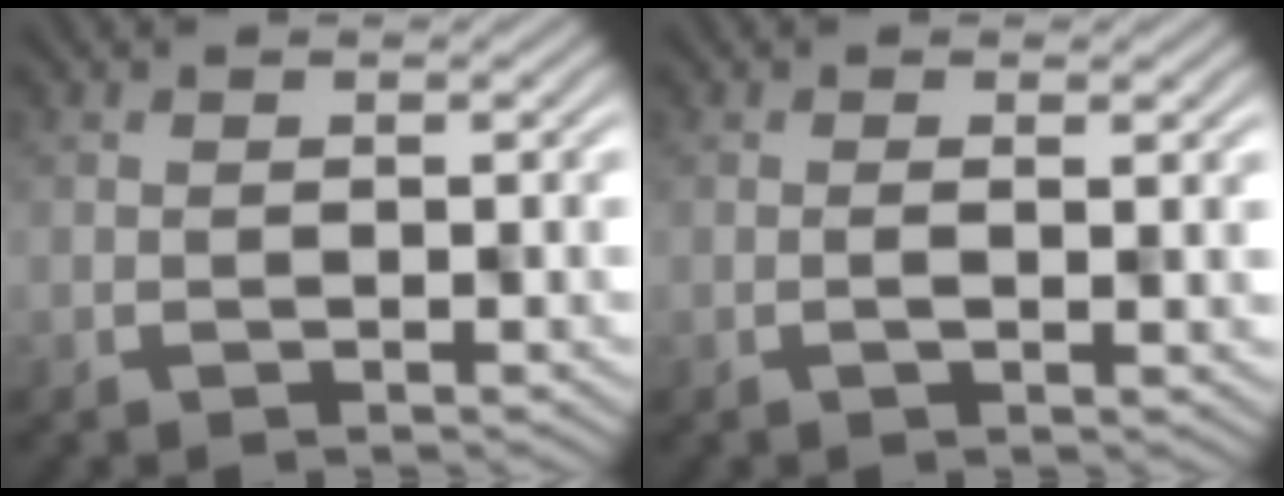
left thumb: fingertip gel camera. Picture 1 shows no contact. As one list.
[{"total": 1.2, "force": [1.1, -0.1, 0.5], "torque": [0.002, 0.008, 0.004]}]